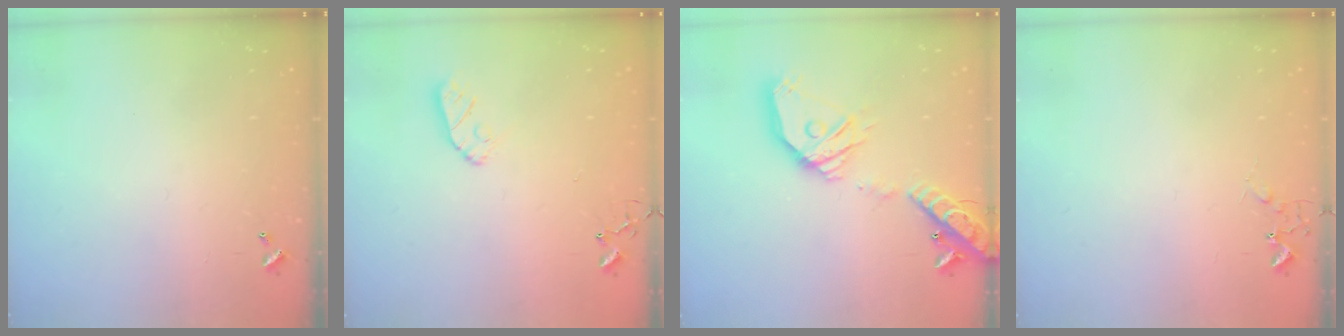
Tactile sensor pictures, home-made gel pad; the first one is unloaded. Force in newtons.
{"total": 7.2, "press": 7.2, "slide": 0.4}
{"total": 21.9, "press": 21.6, "slide": 3.8}
{"total": 6.6, "press": 6.6, "slide": 0.8}